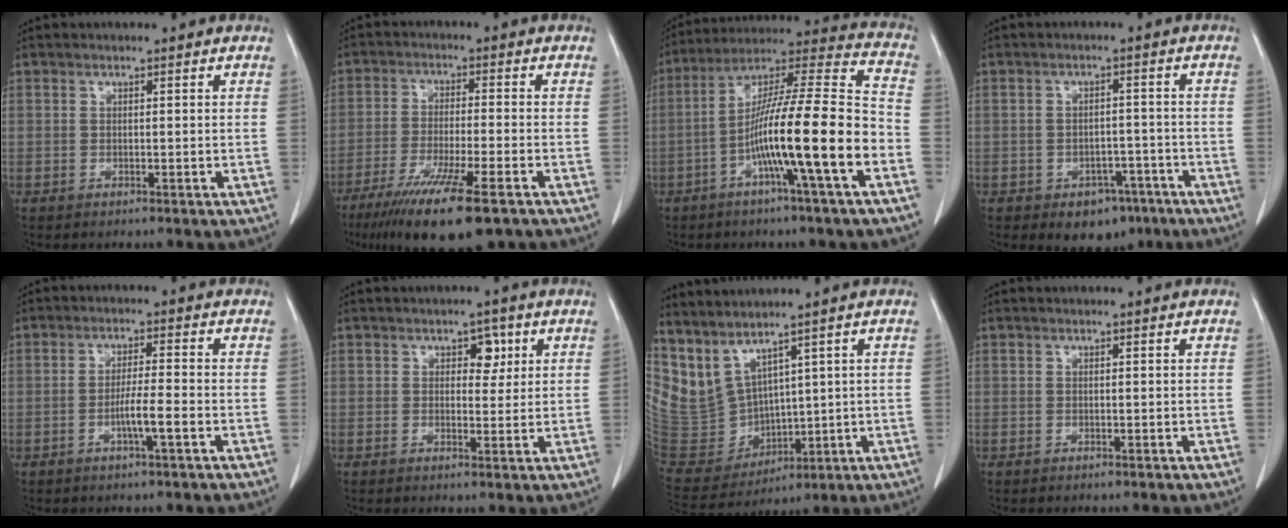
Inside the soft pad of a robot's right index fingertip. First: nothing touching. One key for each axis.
{"total": 13.9, "fx": -8.9, "fy": 1.4, "fz": 10.5, "tx": -0.180, "ty": -0.039, "tz": -0.145}
{"total": 17.9, "fx": -5.9, "fy": -0.2, "fz": 16.9, "tx": -0.284, "ty": 0.009, "tz": -0.104}
{"total": 6.2, "fx": -3.8, "fy": 3.9, "fz": 2.9, "tx": -0.029, "ty": 0.009, "tz": -0.046}
{"total": 4.2, "fx": -1.5, "fy": -0.2, "fz": 3.9, "tx": -0.068, "ty": -0.002, "tz": -0.026}
{"total": 3.1, "fx": 1.2, "fy": 2.0, "fz": 2.1, "tx": -0.022, "ty": 0.006, "tz": 0.016}
{"total": 11.9, "fx": 9.1, "fy": 4.9, "fz": 5.9, "tx": -0.144, "ty": -0.010, "tz": 0.217}
{"total": 0.0}